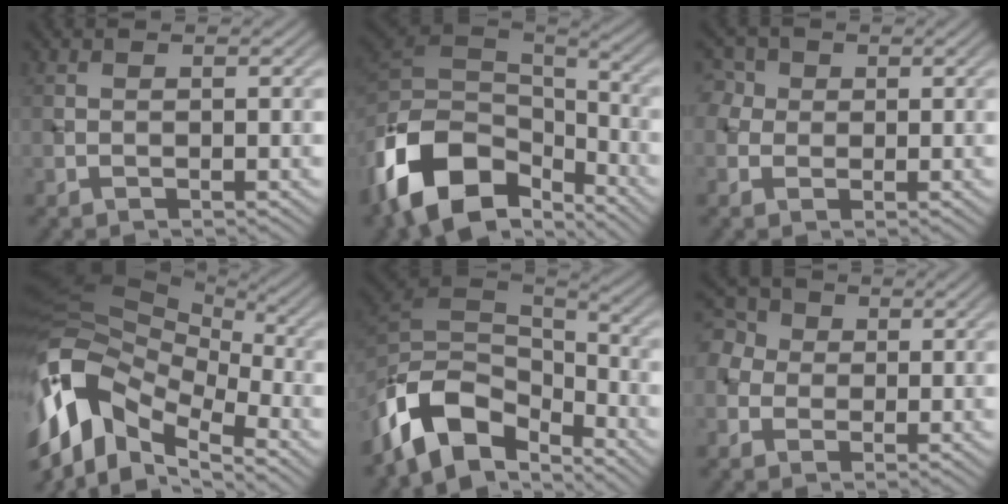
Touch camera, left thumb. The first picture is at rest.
{"total": 16.0, "force": [-7.3, 9.7, 10.3], "torque": [-0.266, -0.020, -0.122]}
{"total": 3.4, "force": [1.0, 3.1, 1.2], "torque": [-0.039, 0.014, -0.003]}
{"total": 13.7, "force": [-5.3, 8.2, 9.6], "torque": [-0.232, -0.003, -0.108]}
{"total": 13.2, "force": [-7.6, 7.2, 8.2], "torque": [-0.186, -0.003, -0.148]}
{"total": 5.0, "force": [0.7, 4.4, 2.2], "torque": [-0.076, 0.014, -0.003]}